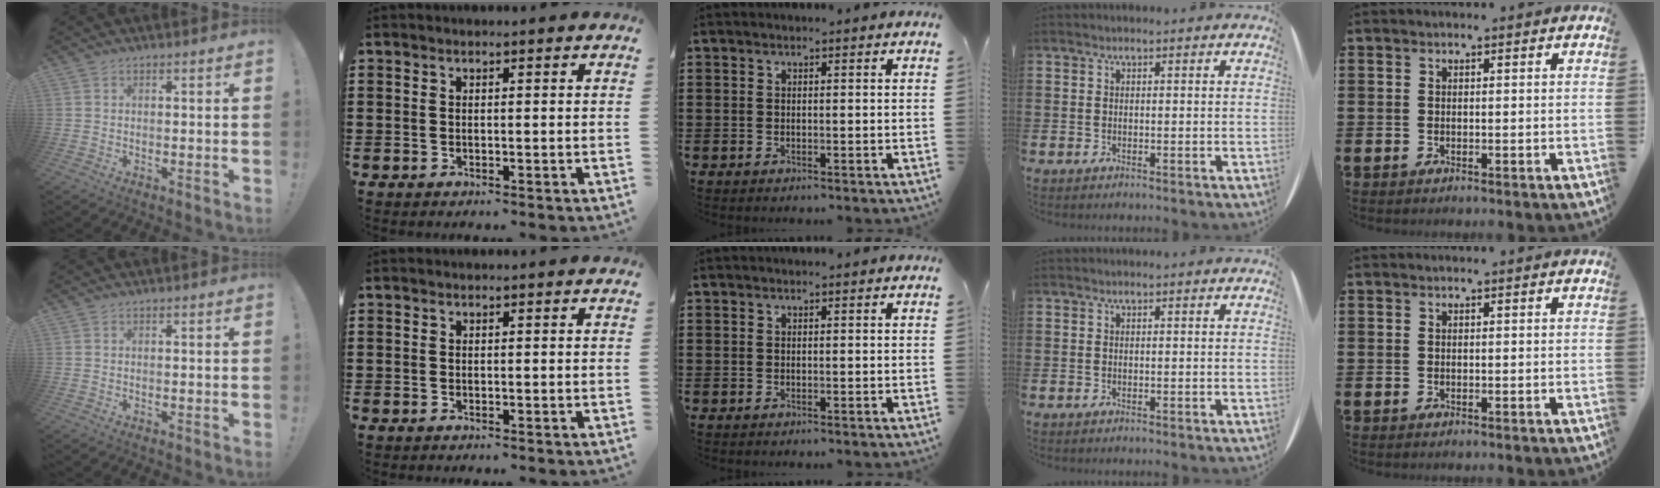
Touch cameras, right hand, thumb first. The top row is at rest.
{}